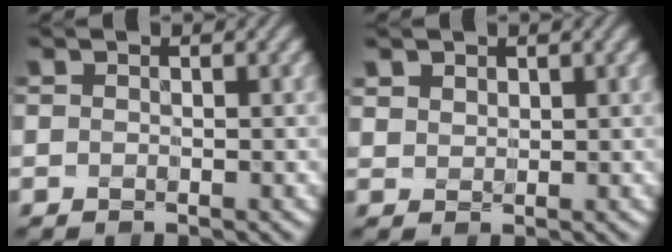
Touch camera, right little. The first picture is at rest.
{"total": 2.6, "force": [1.5, 1.8, 1.0], "torque": [-0.041, 0.006, 0.031]}